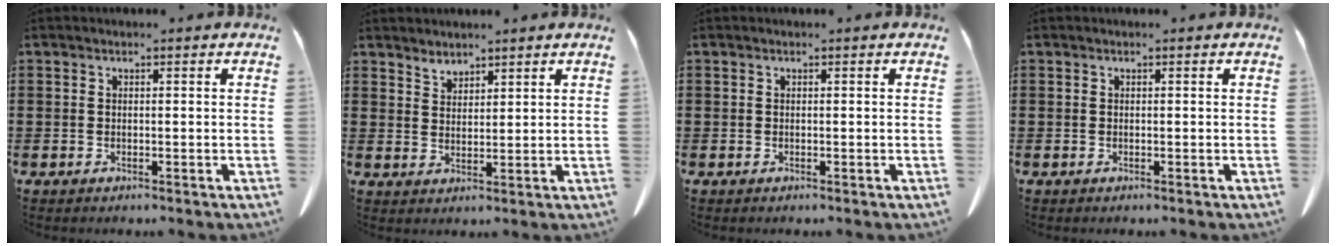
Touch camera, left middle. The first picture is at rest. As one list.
[{"total": 2.5, "force": [2.5, 0.6, 0.0], "torque": [-0.006, -0.007, 0.049]}, {"total": 0.0}, {"total": 0.0}]